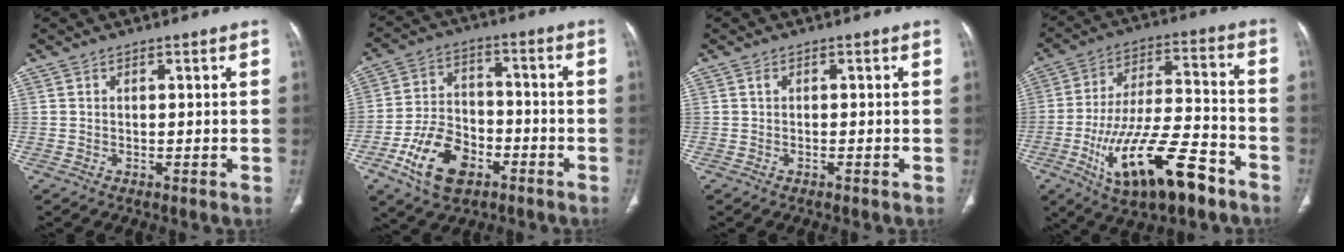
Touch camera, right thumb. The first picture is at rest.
{"total": 13.3, "force": [-6.4, 8.1, 8.4], "torque": [-0.141, 0.029, -0.113]}
{"total": 0.8, "force": [-0.2, 0.3, 0.7], "torque": [-0.020, 0.009, 0.000]}
{"total": 20.9, "force": [-10.2, 7.8, 16.5], "torque": [-0.297, 0.048, -0.162]}